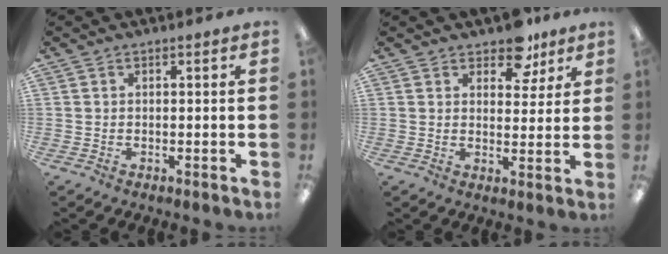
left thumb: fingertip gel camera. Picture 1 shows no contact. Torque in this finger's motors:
{"motor_torque": [1.02, 0.61, 0.47, -0.57, 0.00]}